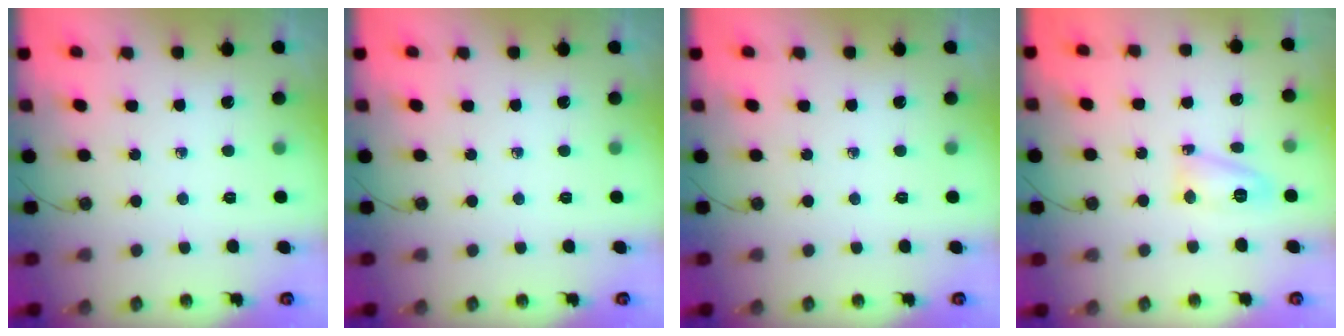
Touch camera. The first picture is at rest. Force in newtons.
{"total": 0.0}
{"total": 0.0}
{"total": 8.4, "press": 8.4, "slide": 0.9}